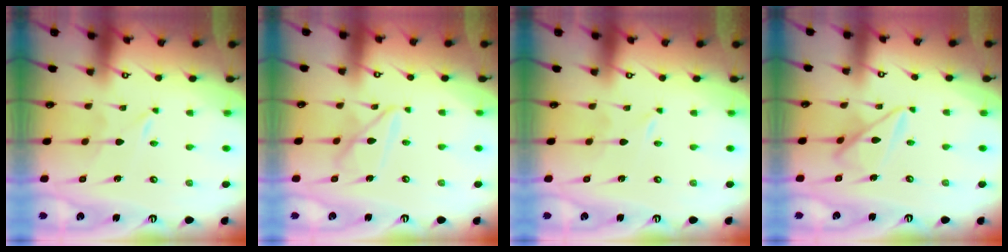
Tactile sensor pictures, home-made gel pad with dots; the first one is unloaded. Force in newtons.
{"total": 10.4, "press": 10.4, "slide": 0.9}
{"total": 0.0}
{"total": 10.4, "press": 10.3, "slide": 0.9}